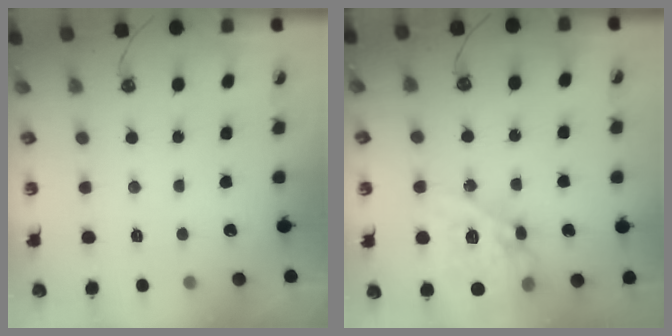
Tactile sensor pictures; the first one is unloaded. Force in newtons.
{"total": 19.5, "press": 19.5, "slide": 1.7}